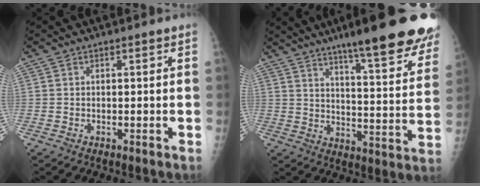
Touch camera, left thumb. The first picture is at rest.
{"total": 23.4, "force": [16.7, 3.8, 16.0], "torque": [-0.193, -0.072, 0.226]}